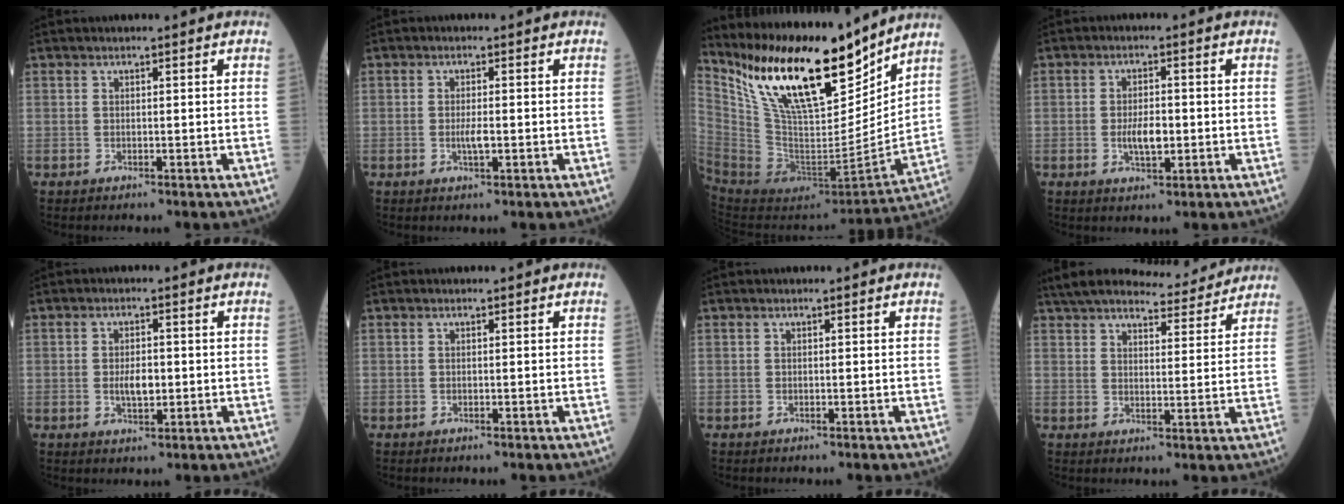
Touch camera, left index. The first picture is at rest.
{"total": 2.1, "force": [-0.6, 0.5, 2.0], "torque": [-0.042, -0.003, -0.010]}
{"total": 24.0, "force": [17.8, 6.5, 14.8], "torque": [-0.273, -0.018, 0.320]}
{"total": 4.3, "force": [-0.9, 1.7, 3.8], "torque": [-0.073, -0.003, -0.015]}
{"total": 3.6, "force": [-0.5, 1.6, 3.1], "torque": [-0.058, -0.002, -0.008]}
{"total": 0.0}
{"total": 0.0}
{"total": 13.5, "force": [12.6, 2.2, 4.5], "torque": [-0.063, 0.010, 0.174]}